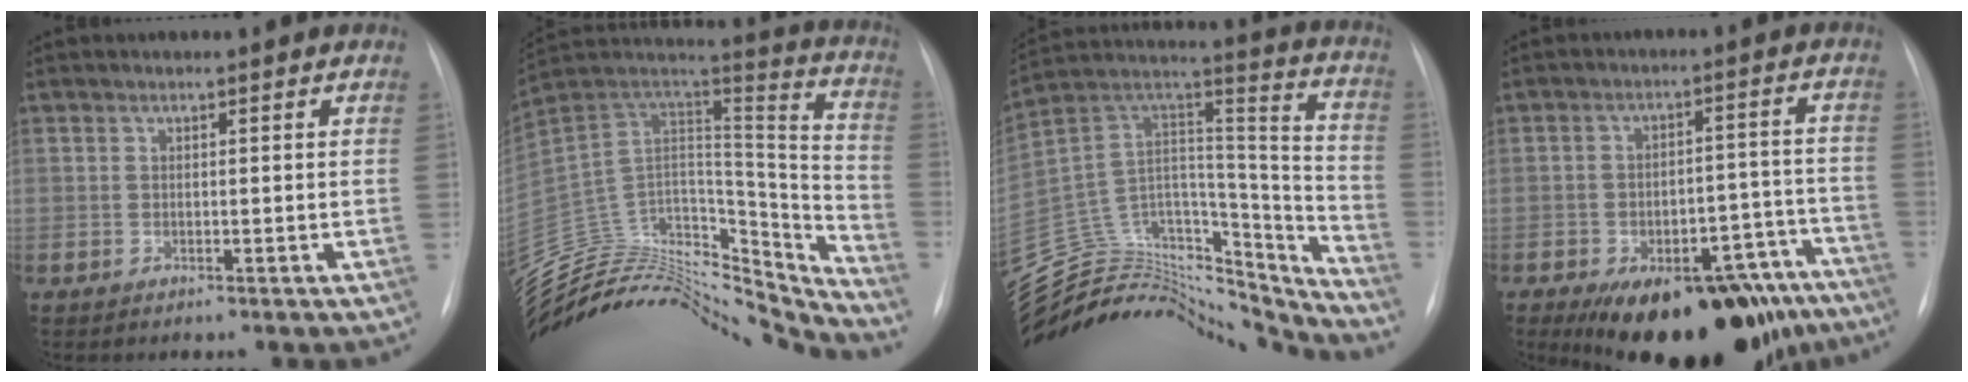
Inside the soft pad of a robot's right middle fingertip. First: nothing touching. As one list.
[{"total": 35.6, "force": [-32.5, 8.9, 11.5], "torque": [-0.209, 0.003, -0.495]}, {"total": 32.8, "force": [-30.6, 8.3, 8.6], "torque": [-0.168, 0.036, -0.467]}, {"total": 23.1, "force": [-16.4, 10.0, 12.8], "torque": [-0.136, 0.021, -0.214]}]